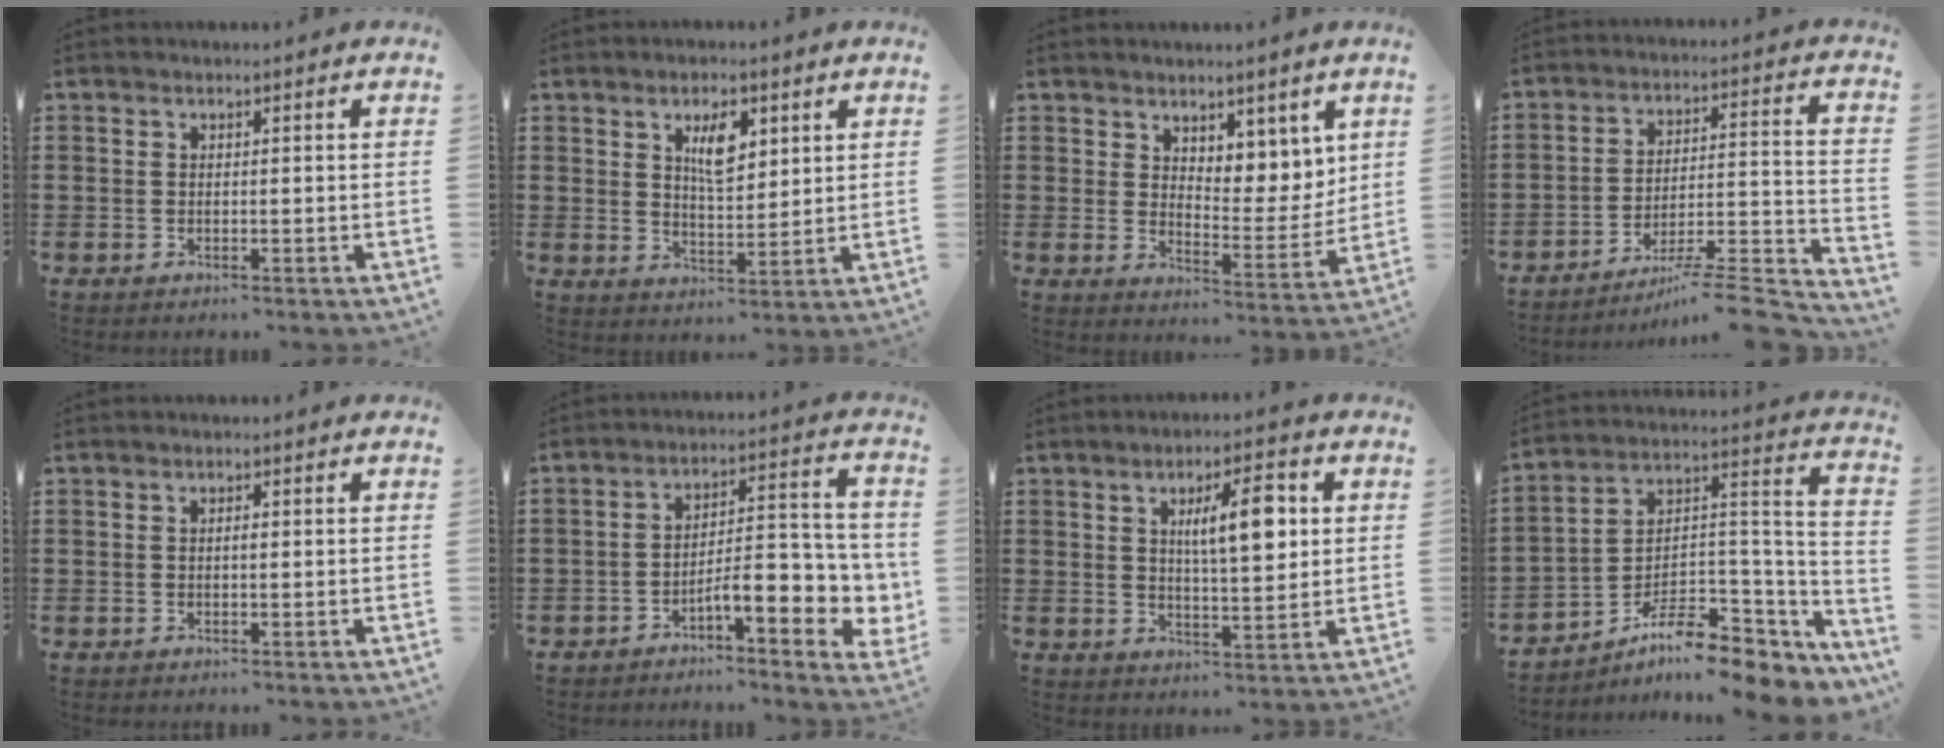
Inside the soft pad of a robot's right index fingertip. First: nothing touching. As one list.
[{"total": 5.7, "force": [2.6, 2.5, 4.4], "torque": [-0.079, 0.002, 0.041]}, {"total": 6.1, "force": [4.9, 3.5, 1.0], "torque": [-0.020, -0.030, 0.089]}, {"total": 7.0, "force": [-6.0, 0.5, 3.7], "torque": [-0.054, -0.003, -0.118]}, {"total": 0.7, "force": [-0.1, 0.2, 0.6], "torque": [-0.014, -0.003, -0.001]}, {"total": 8.2, "force": [-3.4, 2.9, 6.9], "torque": [-0.097, -0.013, -0.060]}, {"total": 8.1, "force": [2.3, 2.5, 7.4], "torque": [-0.122, -0.001, 0.032]}, {"total": 9.3, "force": [-6.9, 3.3, 5.3], "torque": [-0.088, 0.009, -0.129]}]